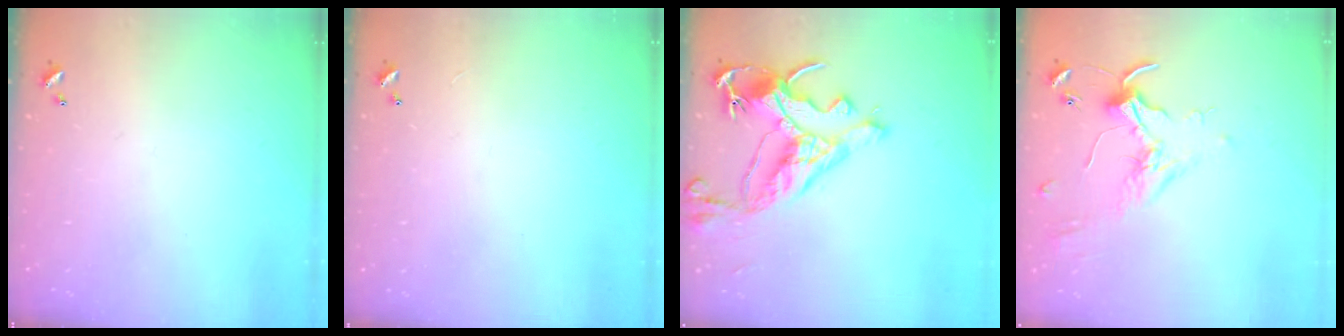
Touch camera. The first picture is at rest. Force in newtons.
{"total": 2.8, "press": 2.8, "slide": 0.3}
{"total": 10.4, "press": 10.2, "slide": 2.1}
{"total": 1.6, "press": 1.6, "slide": 0.4}